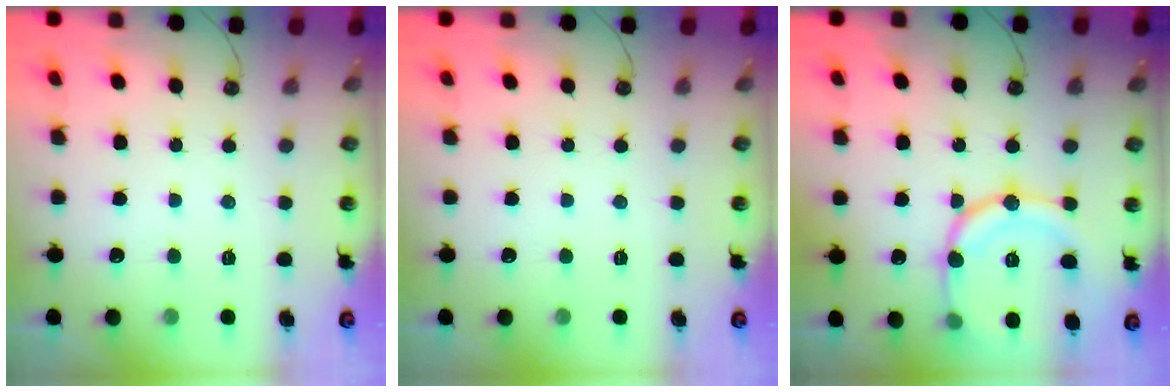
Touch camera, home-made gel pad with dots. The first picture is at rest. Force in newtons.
{"total": 0.0}
{"total": 16.3, "press": 16.3, "slide": 1.1}